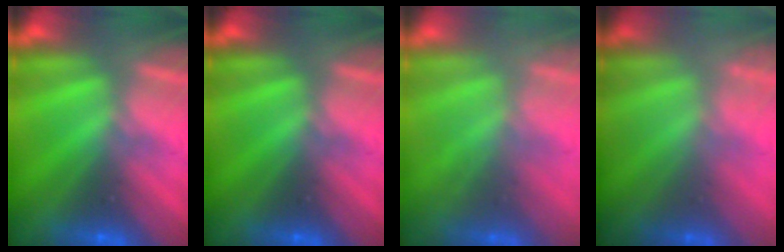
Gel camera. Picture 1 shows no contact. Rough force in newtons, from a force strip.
{"total": 0.0}
{"total": 2.1}
{"total": 2.0}